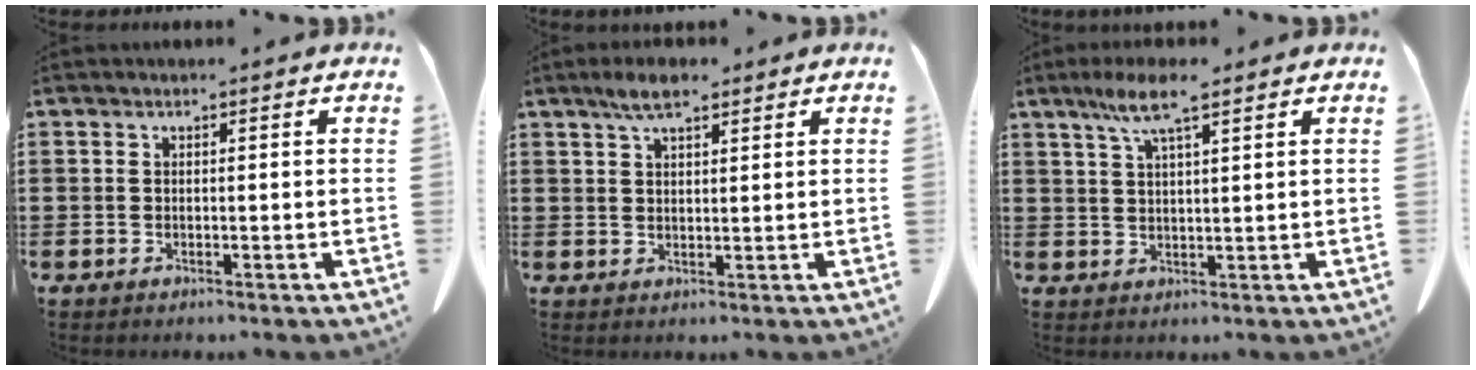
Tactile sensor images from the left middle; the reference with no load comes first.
{"total": 4.2, "force": [2.9, 1.2, 2.8], "torque": [-0.060, 0.006, 0.052]}
{"total": 6.4, "force": [4.0, 0.7, 5.0], "torque": [-0.105, 0.004, 0.070]}